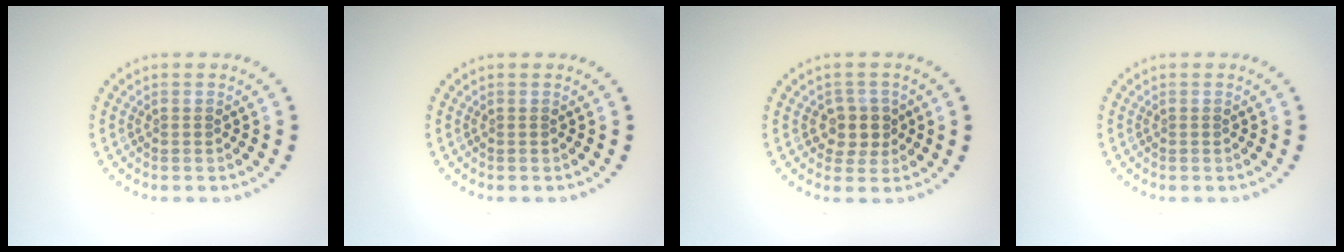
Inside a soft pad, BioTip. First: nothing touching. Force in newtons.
{"total": 0.0}
{"total": 2.5, "press": 2.2, "slide": 1.2}
{"total": 0.0}